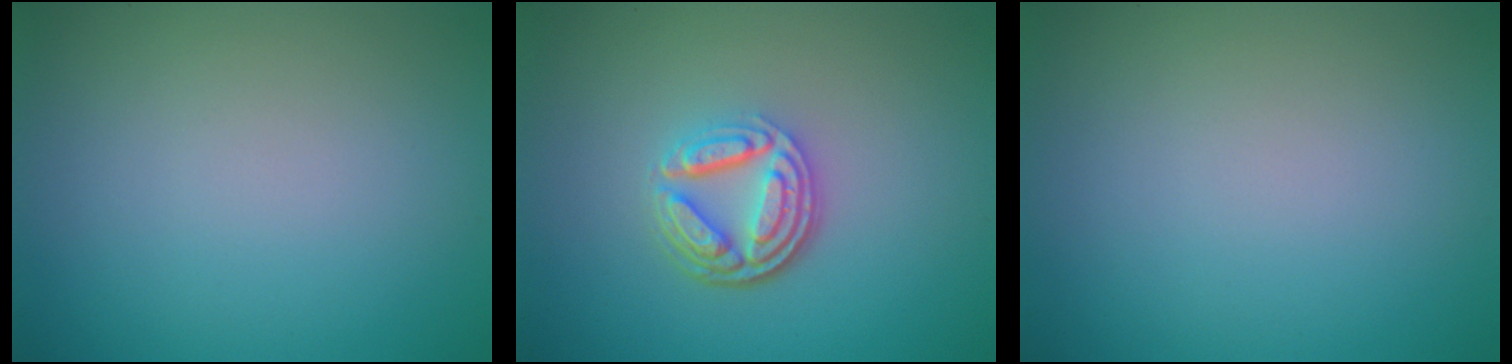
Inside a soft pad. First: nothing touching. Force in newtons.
{"total": 4.6, "press": 3.5, "slide": 3.1}
{"total": 0.0}